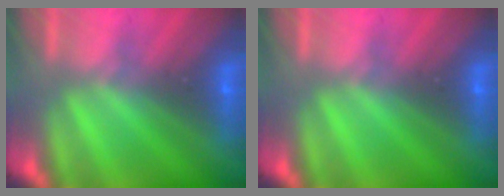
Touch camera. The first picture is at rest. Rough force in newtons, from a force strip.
{"total": 0.0}